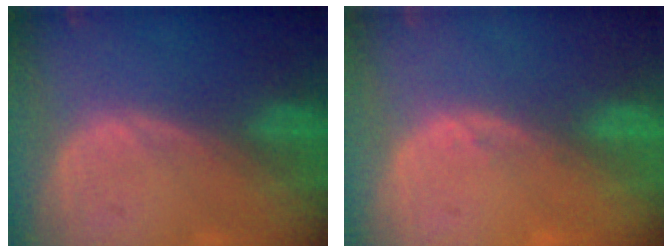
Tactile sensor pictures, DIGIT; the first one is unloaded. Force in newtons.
{"total": 1.0, "press": 0.9, "slide": 0.3}